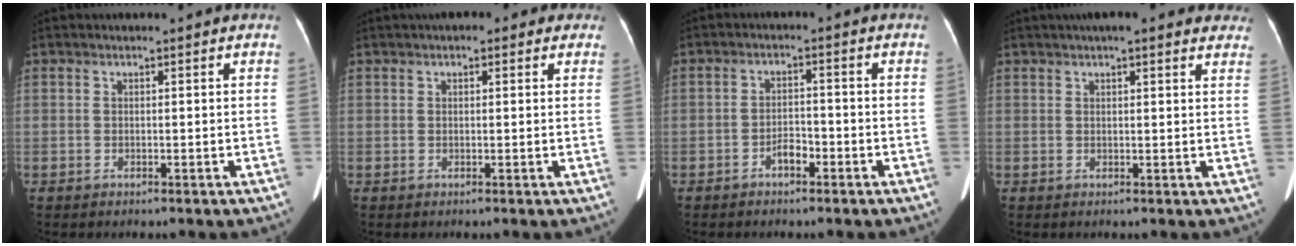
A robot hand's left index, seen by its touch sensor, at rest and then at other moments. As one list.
[{"total": 3.7, "force": [2.3, 1.6, 2.4], "torque": [-0.023, 0.024, 0.022]}, {"total": 2.6, "force": [-1.8, 1.1, 1.5], "torque": [-0.025, 0.005, -0.032]}, {"total": 10.6, "force": [8.5, 2.4, 5.9], "torque": [-0.063, 0.026, 0.095]}]